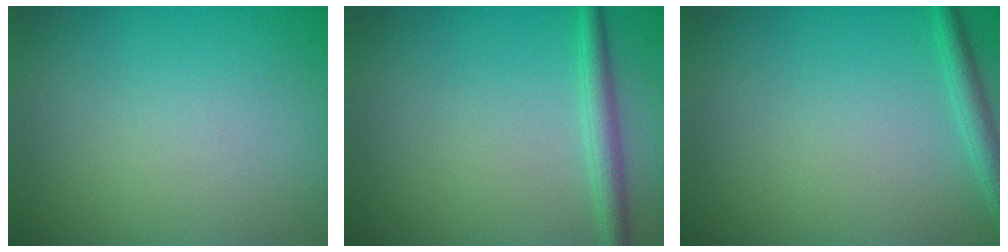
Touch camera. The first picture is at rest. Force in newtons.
{"total": 2.2, "press": 2.2, "slide": 0.1}
{"total": 1.8, "press": 1.8, "slide": 0.1}